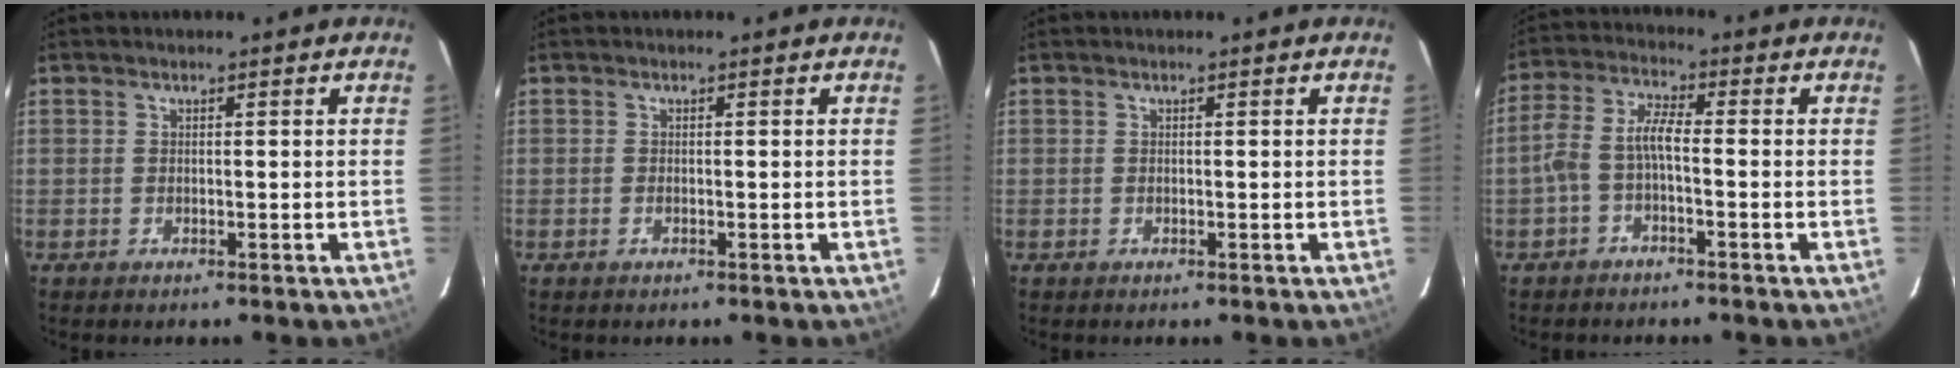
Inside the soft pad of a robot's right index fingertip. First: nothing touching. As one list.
[{"total": 0.5, "force": [-0.3, 0.2, 0.4], "torque": [-0.006, 0.001, -0.006]}, {"total": 0.0}, {"total": 5.0, "force": [-1.8, 1.5, 4.4], "torque": [-0.107, 0.019, -0.038]}]